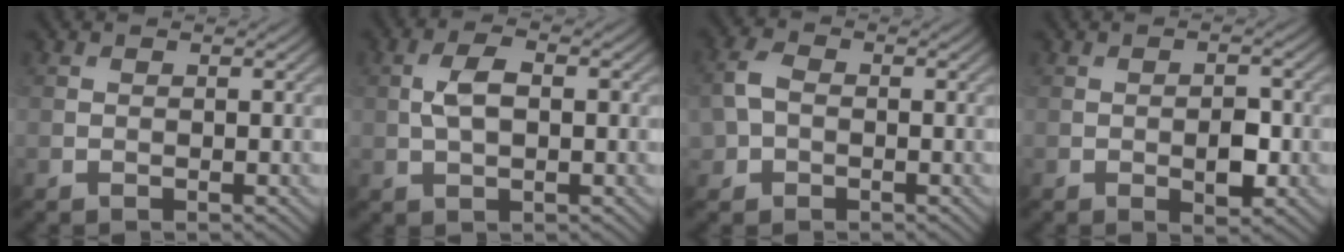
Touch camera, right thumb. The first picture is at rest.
{"total": 4.1, "force": [0.2, 2.0, 3.5], "torque": [-0.077, 0.006, 0.002]}
{"total": 3.9, "force": [-0.4, 2.9, 2.5], "torque": [-0.067, 0.007, -0.016]}
{"total": 3.2, "force": [-0.8, 1.5, 2.7], "torque": [-0.043, -0.003, -0.012]}